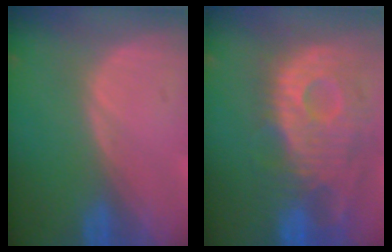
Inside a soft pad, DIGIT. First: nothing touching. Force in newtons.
{"total": 12.3, "press": 10.9, "slide": 5.7}